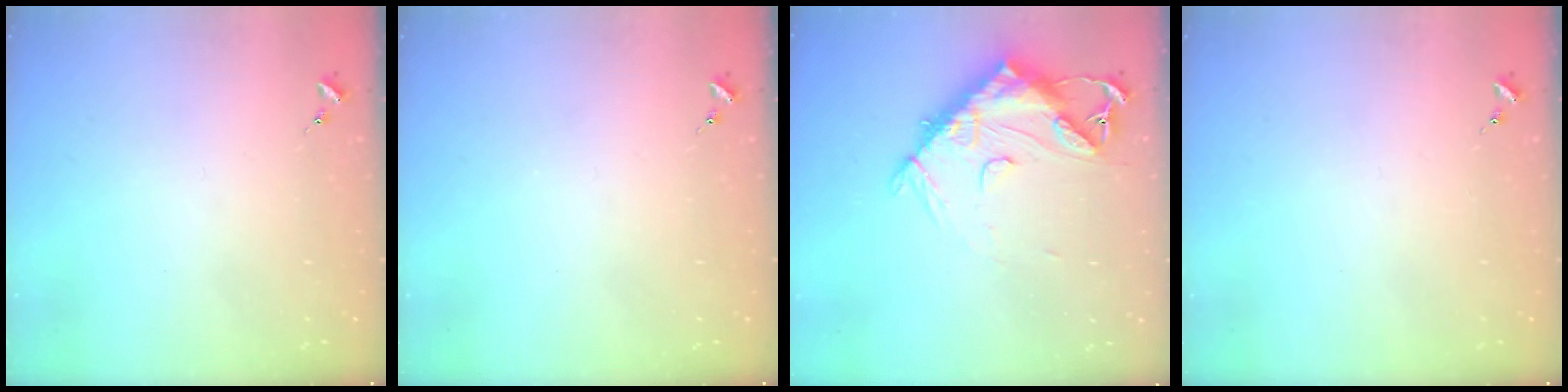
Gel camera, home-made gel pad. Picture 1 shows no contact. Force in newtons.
{"total": 0.0}
{"total": 14.3, "press": 14.2, "slide": 1.3}
{"total": 0.0}